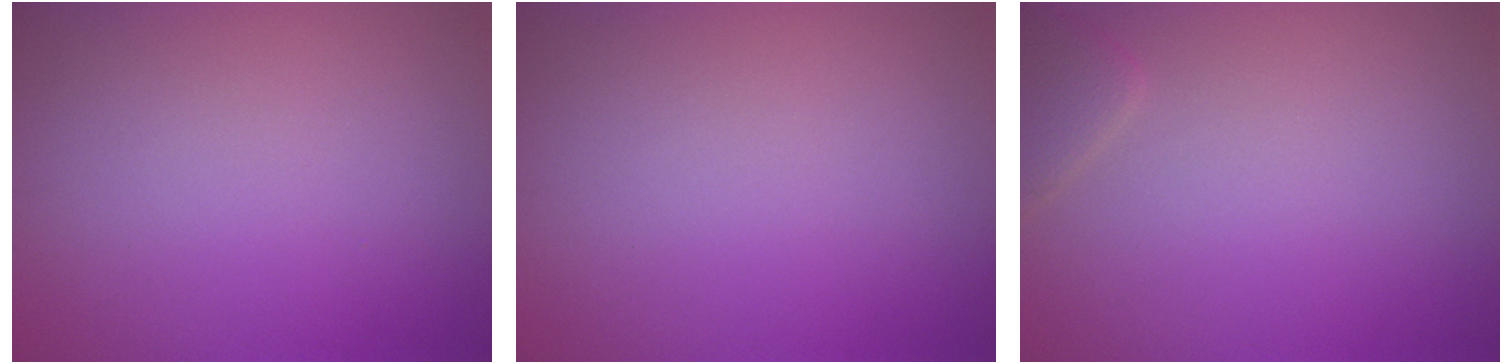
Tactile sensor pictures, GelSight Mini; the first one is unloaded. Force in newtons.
{"total": 0.0}
{"total": 1.7, "press": 1.7, "slide": 0.1}